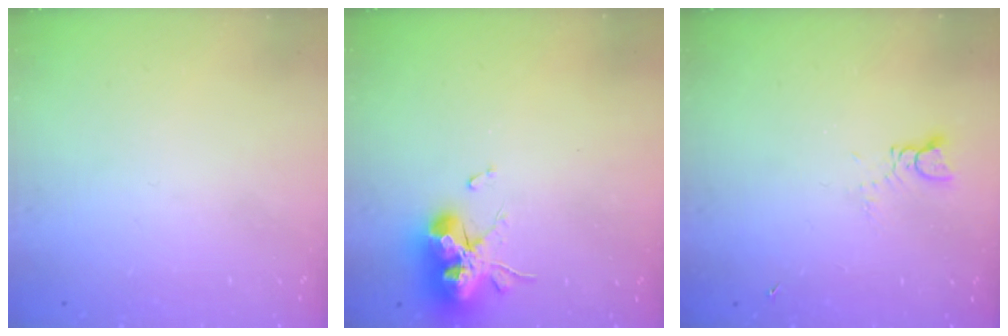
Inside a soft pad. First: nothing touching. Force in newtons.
{"total": 15.6, "press": 15.5, "slide": 1.2}
{"total": 1.4, "press": 1.4, "slide": 0.2}